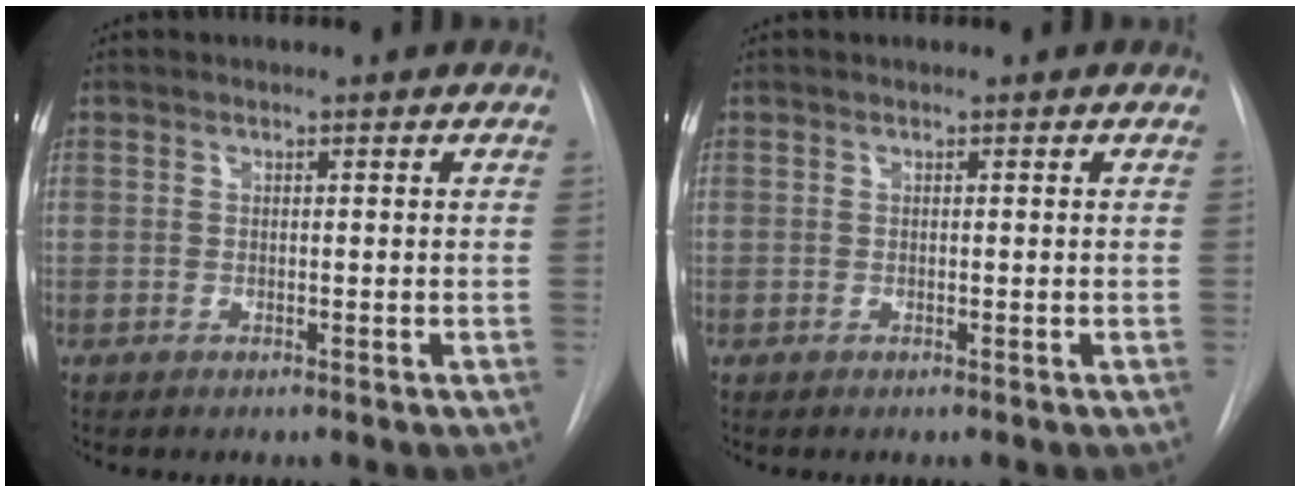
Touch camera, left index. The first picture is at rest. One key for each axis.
{"total": 0.0}